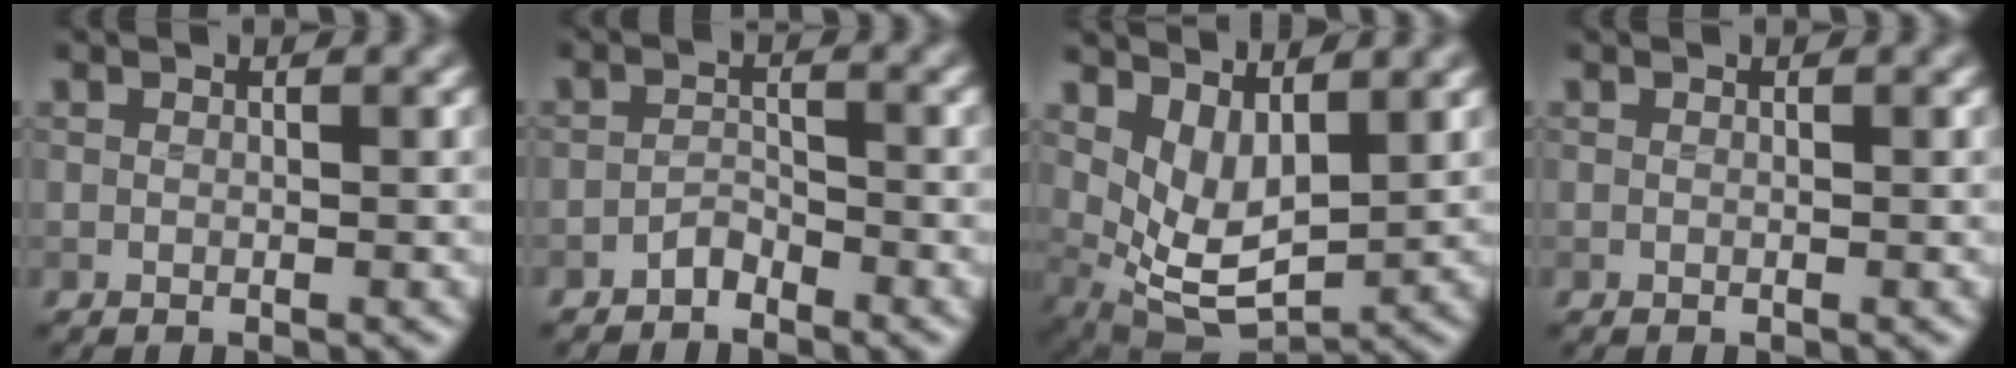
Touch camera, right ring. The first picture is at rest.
{"total": 1.3, "force": [-1.2, 0.5, 0.3], "torque": [-0.005, 0.007, -0.022]}
{"total": 5.8, "force": [2.5, 2.8, 4.4], "torque": [-0.091, -0.017, 0.057]}
{"total": 0.0}